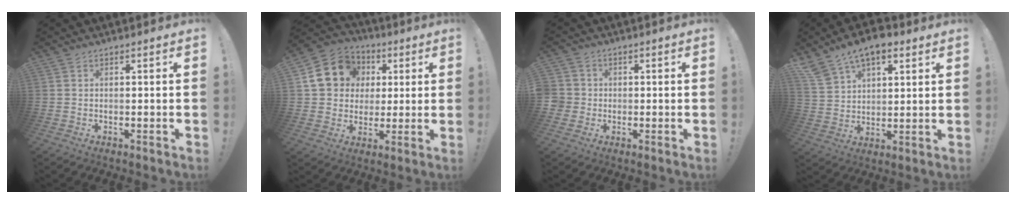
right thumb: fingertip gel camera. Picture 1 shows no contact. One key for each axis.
{"total": 15.5, "fx": 4.1, "fy": 13.4, "fz": 6.6, "tx": -0.091, "ty": -0.002, "tz": 0.095}
{"total": 3.8, "fx": -0.5, "fy": 3.6, "fz": 0.9, "tx": -0.027, "ty": 0.009, "tz": -0.009}
{"total": 12.0, "fx": 7.9, "fy": 6.9, "fz": 5.7, "tx": -0.100, "ty": -0.038, "tz": 0.153}